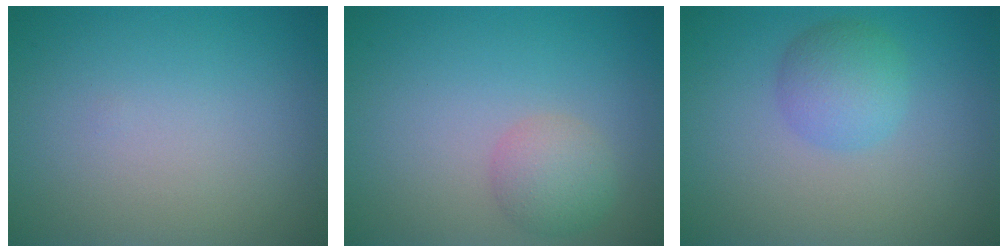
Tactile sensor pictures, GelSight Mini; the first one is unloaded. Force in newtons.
{"total": 2.5, "press": 2.5, "slide": 0.1}
{"total": 2.6, "press": 2.6, "slide": 0.2}